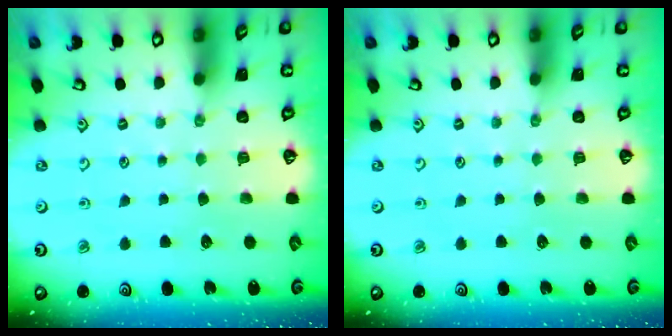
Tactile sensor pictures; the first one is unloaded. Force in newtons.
{"total": 0.0}